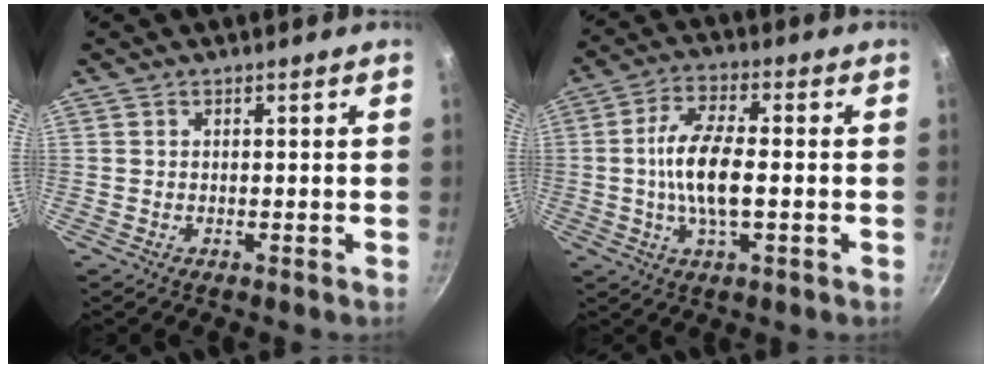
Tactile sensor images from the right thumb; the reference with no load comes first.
{"total": 10.6, "force": [-0.7, 4.1, 9.7], "torque": [-0.185, 0.015, -0.022]}